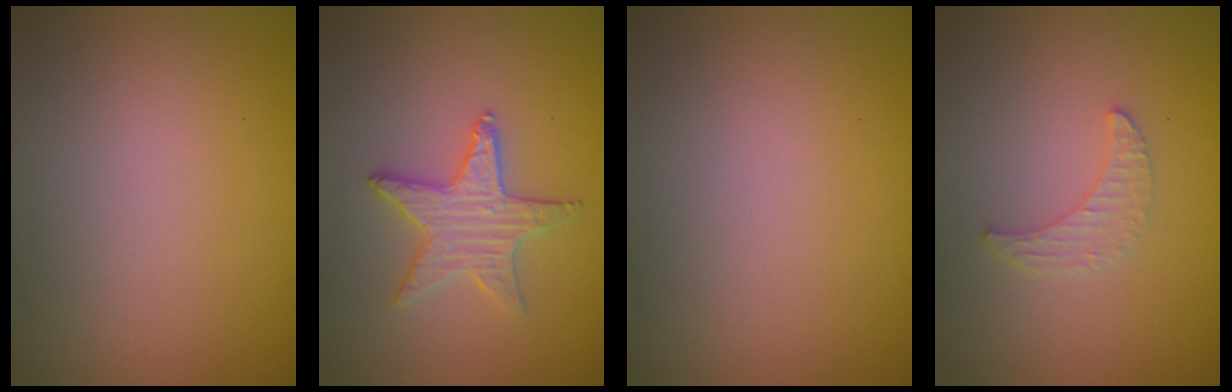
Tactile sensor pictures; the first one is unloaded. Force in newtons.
{"total": 3.0, "press": 3.0, "slide": 0.5}
{"total": 0.0}
{"total": 1.6, "press": 1.5, "slide": 0.4}